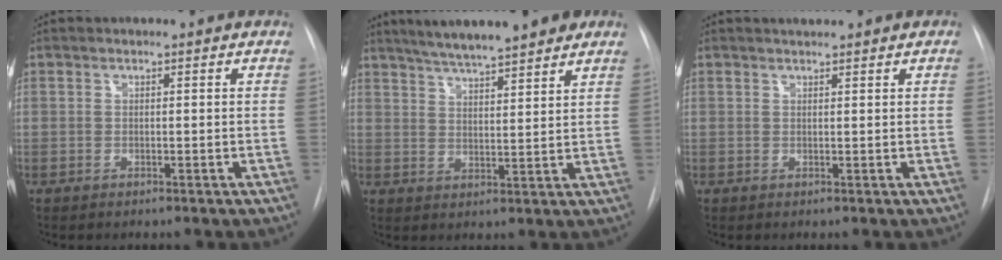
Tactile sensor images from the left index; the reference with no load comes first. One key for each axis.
{"total": 12.5, "fx": 10.3, "fy": 1.3, "fz": 6.9, "tx": -0.109, "ty": 0.014, "tz": 0.153}
{"total": 2.1, "fx": 1.8, "fy": 0.4, "fz": 1.0, "tx": -0.012, "ty": 0.016, "tz": 0.027}